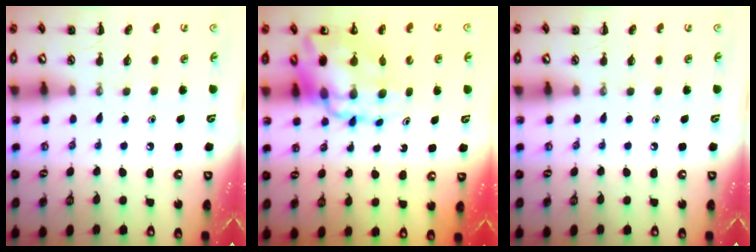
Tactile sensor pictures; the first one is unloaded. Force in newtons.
{"total": 12.2, "press": 11.7, "slide": 3.3}
{"total": 0.0}